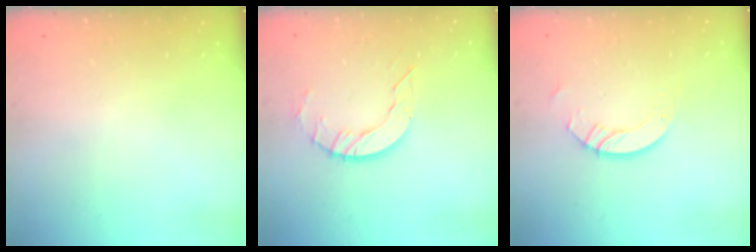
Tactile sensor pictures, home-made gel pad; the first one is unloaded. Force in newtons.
{"total": 7.1, "press": 7.0, "slide": 0.7}
{"total": 3.5, "press": 3.5, "slide": 0.3}